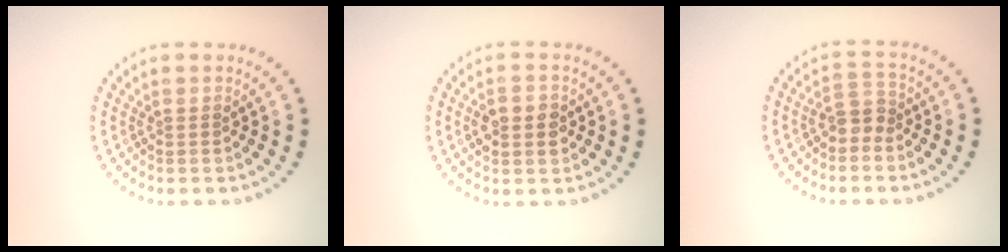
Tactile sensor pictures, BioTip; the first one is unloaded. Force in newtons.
{"total": 3.0, "press": 3.0, "slide": 0.1}
{"total": 2.0, "press": 1.5, "slide": 1.3}